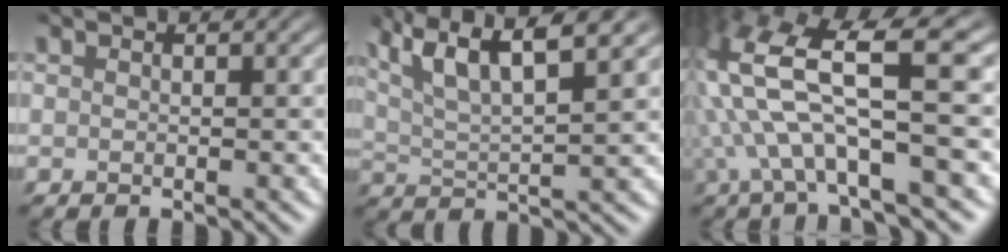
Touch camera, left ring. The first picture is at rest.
{"total": 8.6, "force": [5.2, 2.5, 6.4], "torque": [-0.111, 0.022, 0.079]}
{"total": 10.3, "force": [0.4, 2.8, 9.9], "torque": [-0.198, 0.015, 0.005]}